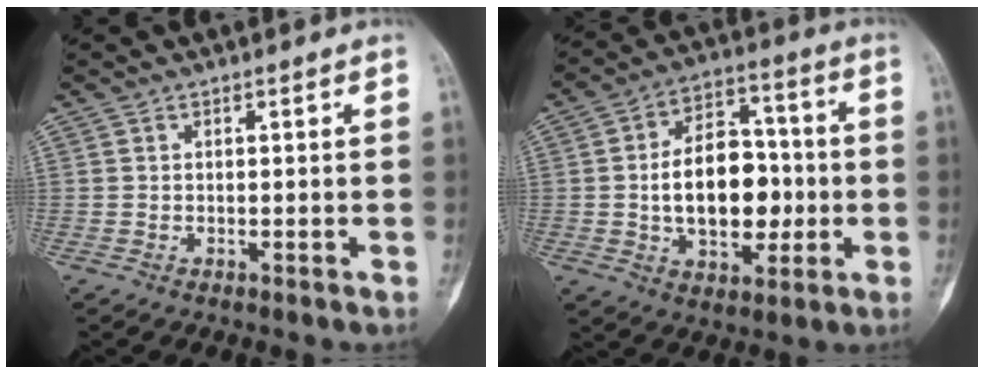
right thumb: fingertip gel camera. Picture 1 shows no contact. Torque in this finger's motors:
{"motor_torque": [0.29, 2.16, 0.27, -0.18, 0.39]}